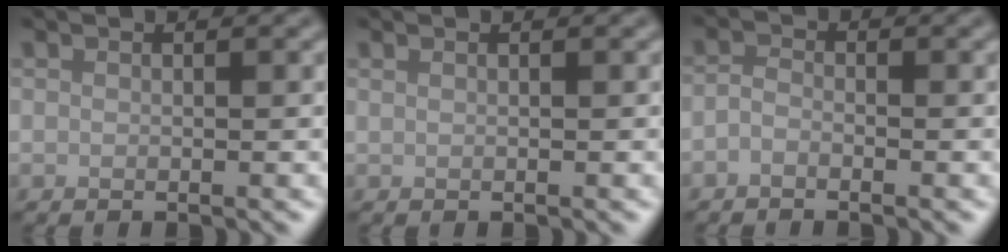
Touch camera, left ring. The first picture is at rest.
{"total": 0.5, "force": [0.4, 0.2, 0.3], "torque": [-0.004, 0.002, 0.004]}
{"total": 1.2, "force": [-0.8, 0.6, 0.7], "torque": [-0.013, 0.001, -0.021]}